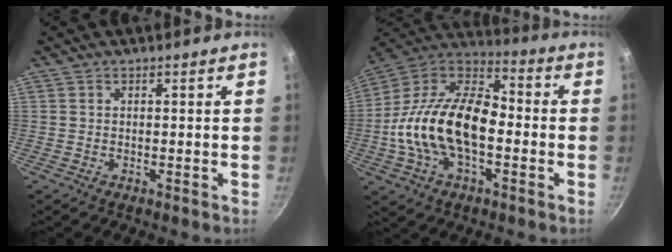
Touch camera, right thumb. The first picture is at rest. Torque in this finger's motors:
{"motor_torque": [-0.46, 1.66, 1.48, -1.29, 0.52]}